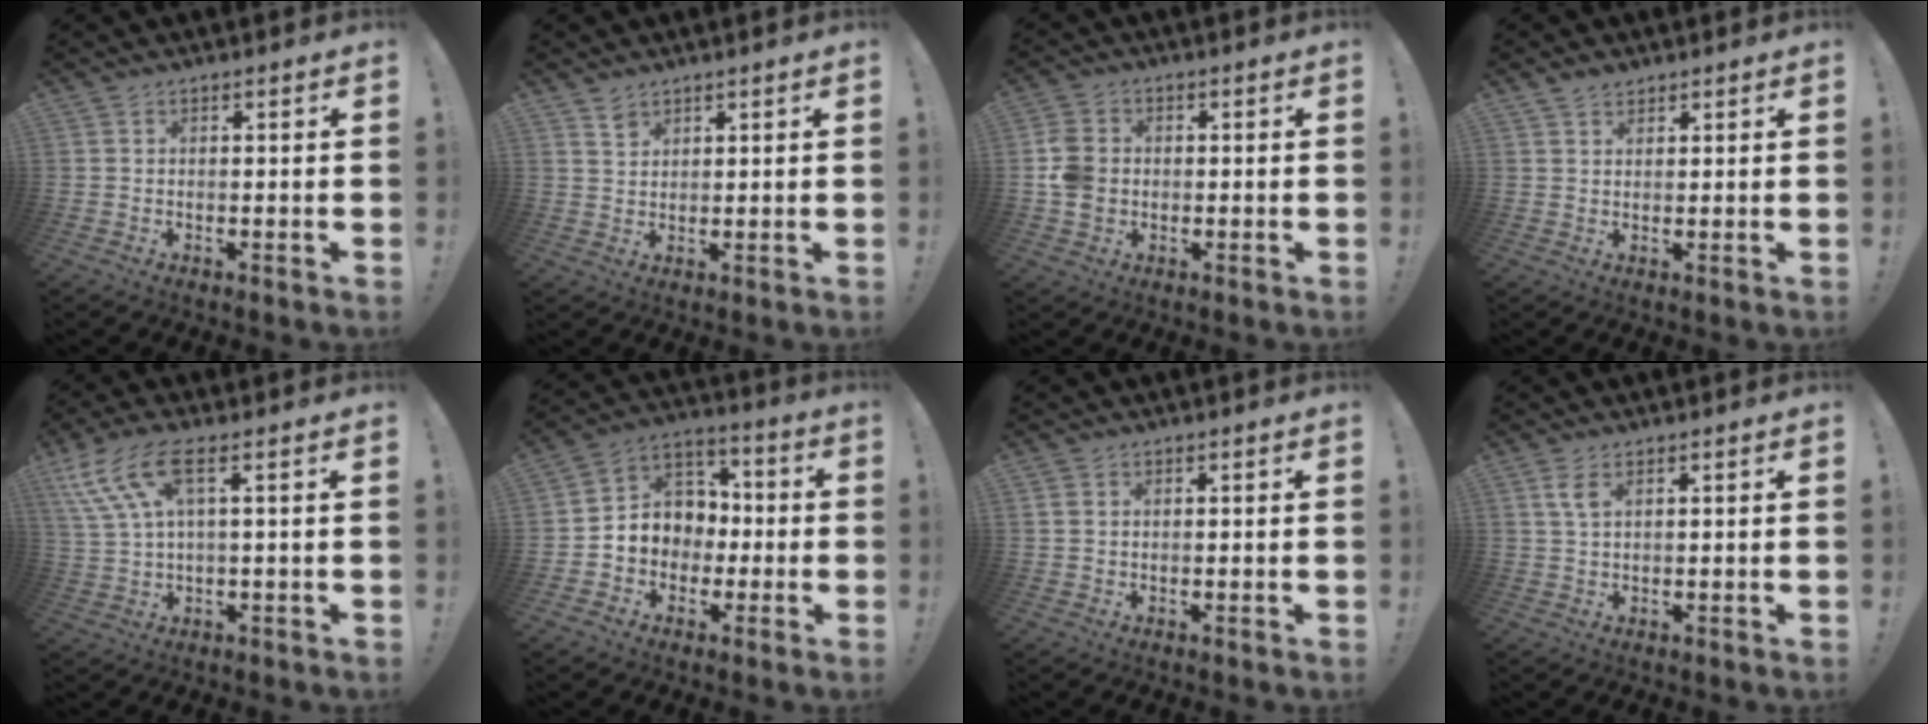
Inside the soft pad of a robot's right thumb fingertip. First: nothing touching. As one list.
[{"total": 3.7, "force": [2.7, 2.3, 0.9], "torque": [-0.003, -0.019, 0.049]}, {"total": 8.7, "force": [-0.3, 7.1, 5.0], "torque": [-0.109, 0.011, -0.004]}, {"total": 2.5, "force": [2.0, 1.3, 0.6], "torque": [-0.013, -0.008, 0.039]}, {"total": 11.2, "force": [4.6, 3.9, 9.5], "torque": [-0.188, -0.004, 0.090]}, {"total": 9.3, "force": [-1.3, 8.8, 2.7], "torque": [-0.044, 0.011, -0.013]}, {"total": 1.3, "force": [0.6, 1.0, 0.6], "torque": [-0.007, 0.001, 0.011]}, {"total": 3.7, "force": [1.6, 1.6, 3.0], "torque": [-0.055, 0.000, 0.029]}]